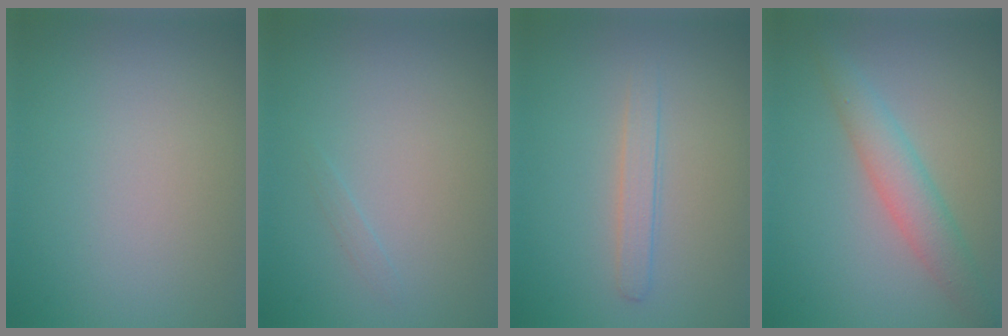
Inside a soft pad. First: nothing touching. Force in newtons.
{"total": 0.5, "press": 0.5, "slide": 0.0}
{"total": 1.6, "press": 1.6, "slide": 0.0}
{"total": 3.3, "press": 3.3, "slide": 0.0}